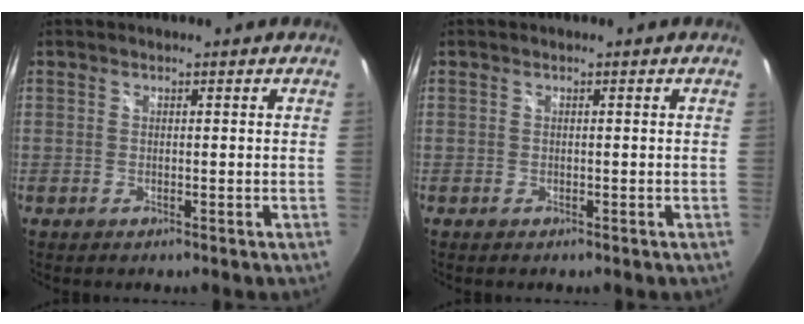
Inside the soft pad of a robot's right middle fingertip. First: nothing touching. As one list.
[{"total": 0.0}]